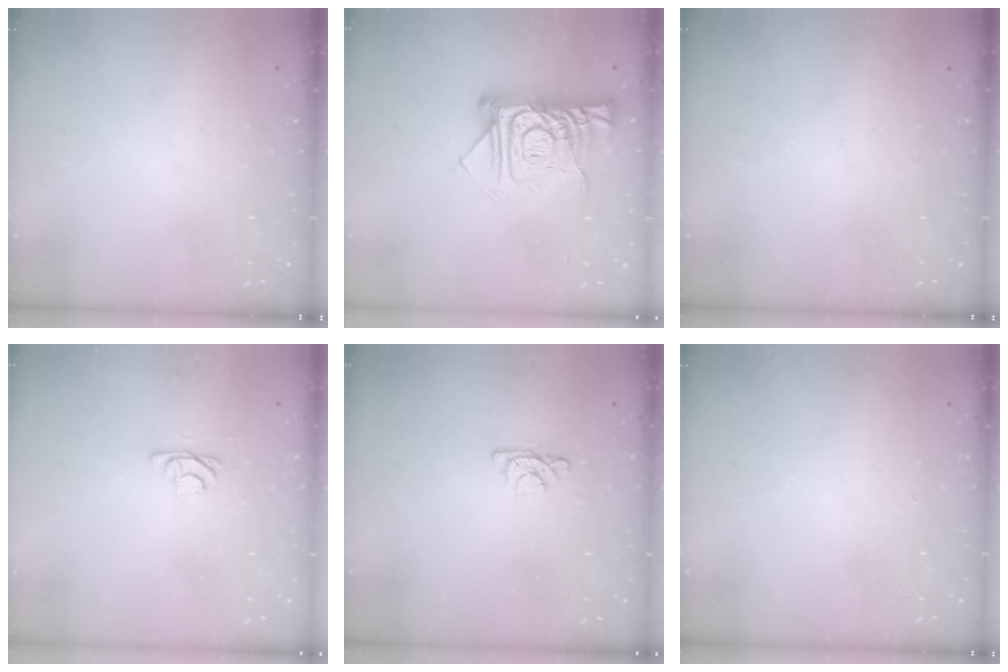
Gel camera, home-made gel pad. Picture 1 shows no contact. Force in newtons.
{"total": 14.7, "press": 14.6, "slide": 1.8}
{"total": 0.0}
{"total": 3.8, "press": 3.8, "slide": 0.4}
{"total": 4.0, "press": 4.0, "slide": 0.5}
{"total": 0.0}